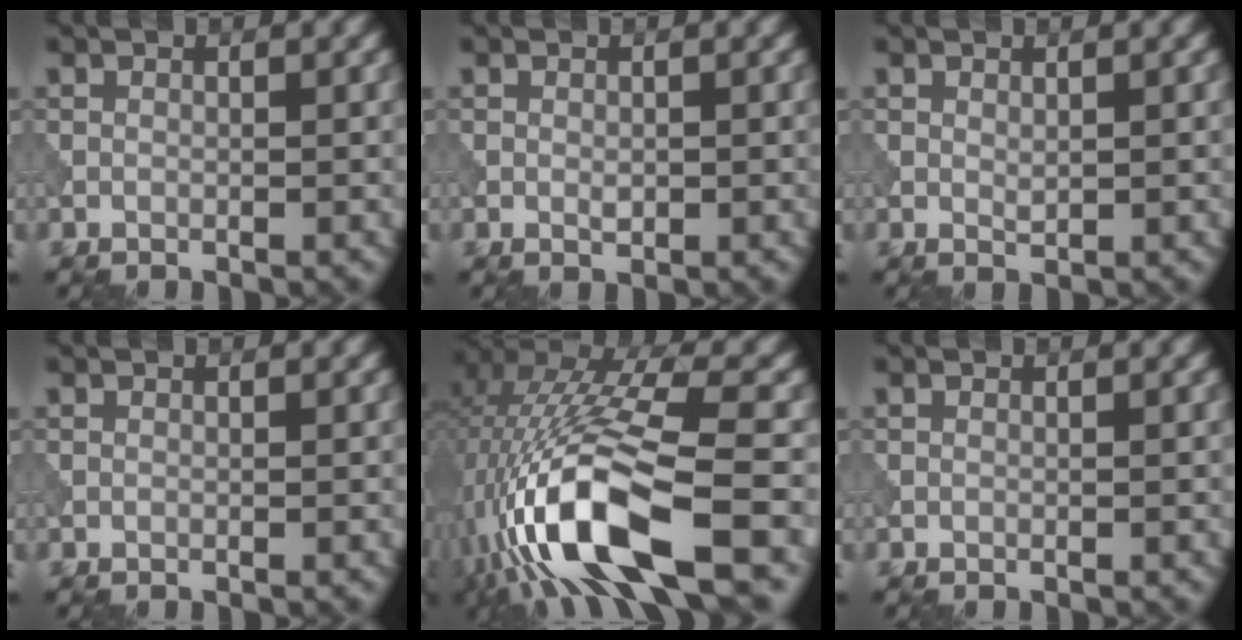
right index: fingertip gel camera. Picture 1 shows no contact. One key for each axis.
{"total": 0.8, "fx": 0.0, "fy": 0.5, "fz": 0.6, "tx": -0.009, "ty": -0.002, "tz": 0.000}
{"total": 0.7, "fx": 0.3, "fy": 0.3, "fz": 0.5, "tx": -0.011, "ty": -0.002, "tz": 0.008}
{"total": 0.0}
{"total": 13.9, "fx": -5.2, "fy": 4.6, "fz": 12.1, "tx": -0.240, "ty": 0.013, "tz": -0.085}
{"total": 0.0}